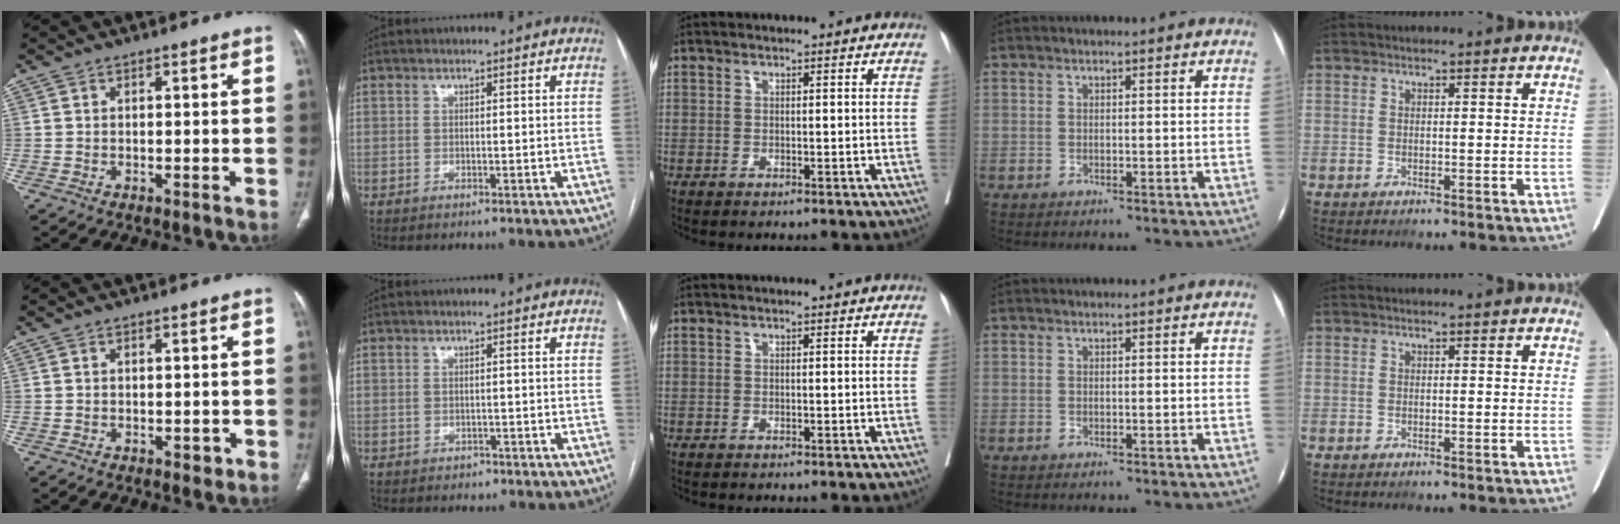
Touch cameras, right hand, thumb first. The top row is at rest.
{"thumb": {"total": 1.3, "force": [-0.4, 0.9, 0.9], "torque": [-0.006, 0.000, -0.003]}, "index": {"total": 1.2, "force": [-0.8, 0.9, 0.2], "torque": [-0.003, 0.003, -0.010]}}